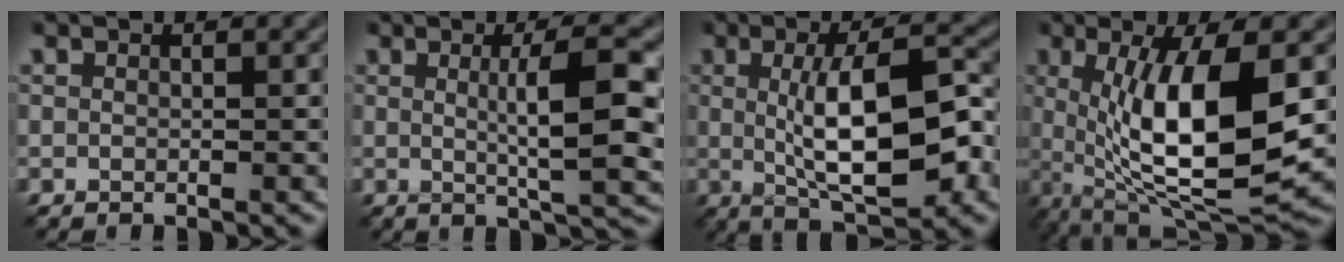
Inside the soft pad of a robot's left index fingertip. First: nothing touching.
{"total": 7.2, "force": [0.6, 1.6, 7.0], "torque": [-0.092, 0.001, 0.010]}
{"total": 9.3, "force": [-0.2, 3.0, 8.9], "torque": [-0.136, -0.003, -0.002]}
{"total": 11.5, "force": [0.3, 3.6, 11.0], "torque": [-0.183, -0.013, 0.011]}